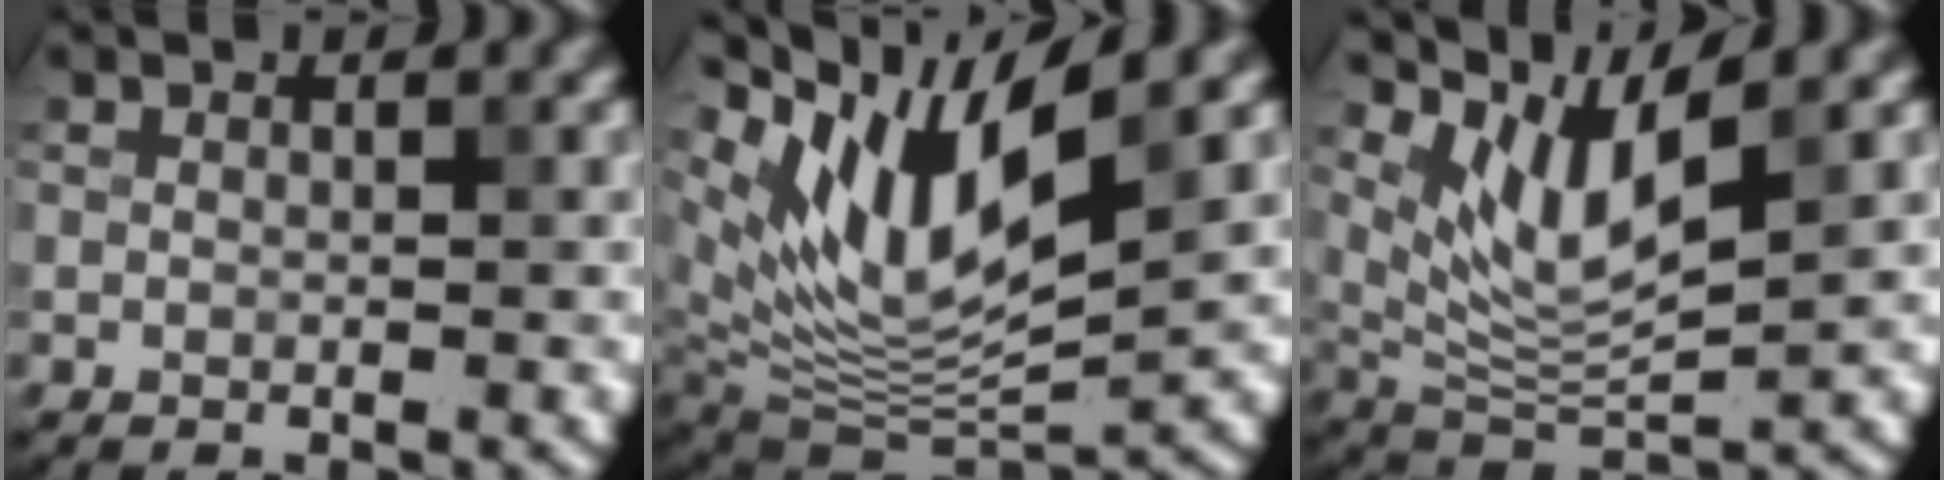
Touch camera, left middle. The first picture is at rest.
{"total": 10.6, "force": [5.3, 3.9, 8.3], "torque": [-0.157, -0.009, 0.106]}
{"total": 6.2, "force": [3.6, 1.6, 4.8], "torque": [-0.095, -0.010, 0.077]}